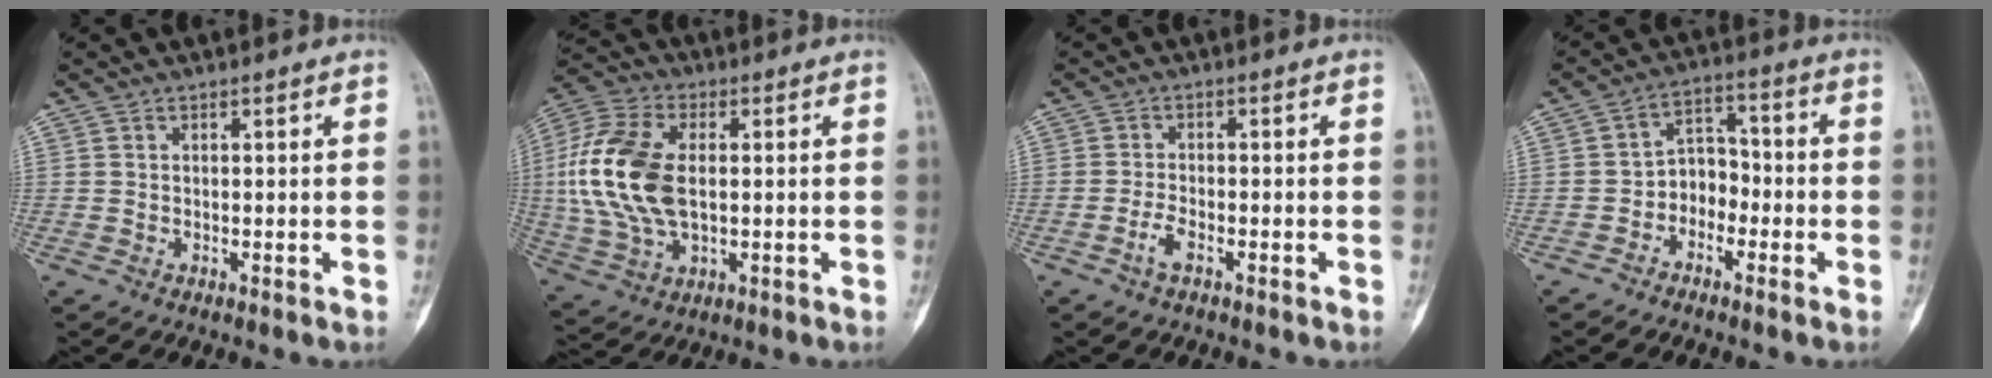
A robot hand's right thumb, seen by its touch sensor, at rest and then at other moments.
{"total": 17.7, "force": [0.8, 10.5, 14.3], "torque": [-0.307, 0.009, 0.018]}
{"total": 2.7, "force": [-1.6, 1.0, 1.9], "torque": [-0.042, 0.014, -0.033]}
{"total": 6.2, "force": [-2.5, 4.8, 3.0], "torque": [-0.015, 0.039, -0.056]}